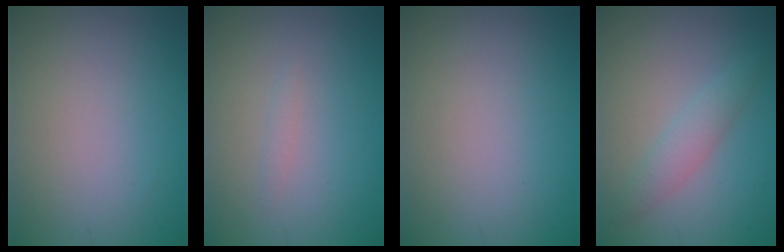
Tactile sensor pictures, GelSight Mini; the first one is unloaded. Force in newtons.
{"total": 0.7, "press": 0.6, "slide": 0.1}
{"total": 0.0}
{"total": 2.2, "press": 2.2, "slide": 0.1}